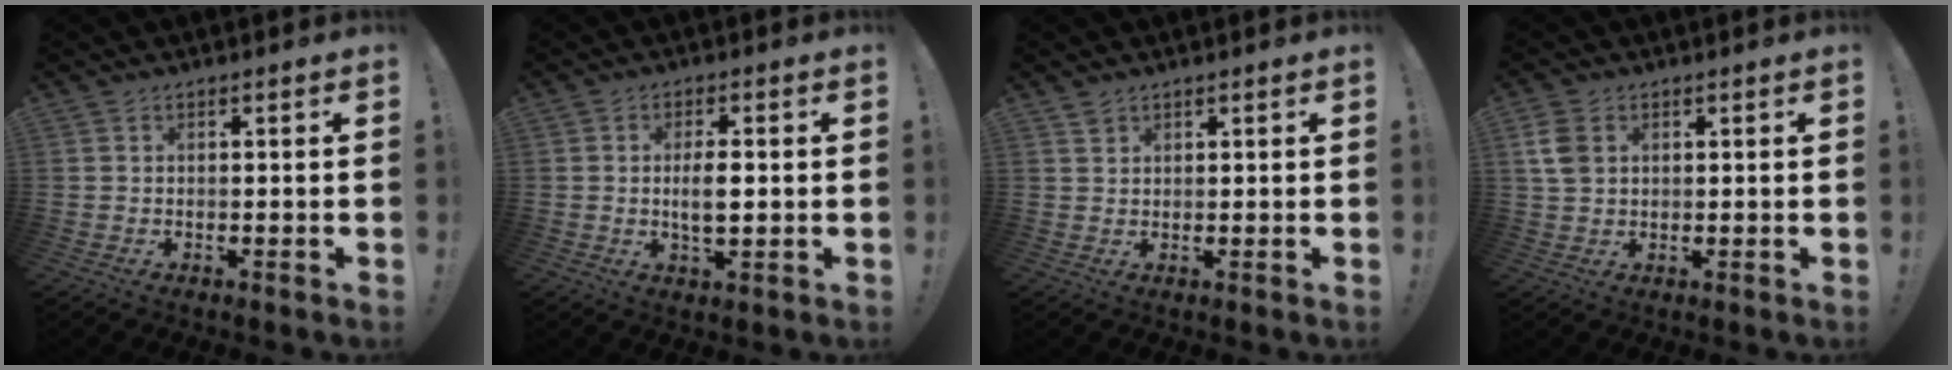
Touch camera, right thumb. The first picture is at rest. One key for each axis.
{"total": 5.6, "fx": -0.1, "fy": 2.3, "fz": 5.1, "tx": -0.092, "ty": -0.003, "tz": -0.009}
{"total": 1.6, "fx": 1.3, "fy": 0.8, "fz": 0.4, "tx": 0.006, "ty": -0.010, "tz": 0.023}
{"total": 6.2, "fx": 1.9, "fy": 4.3, "fz": 4.1, "tx": -0.086, "ty": 0.000, "tz": 0.039}